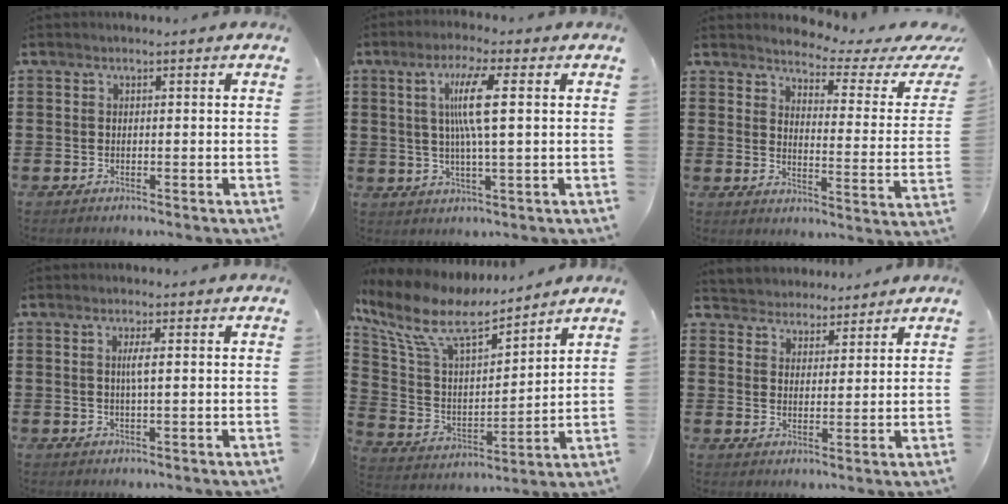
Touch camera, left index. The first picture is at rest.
{"total": 7.3, "force": [1.7, 0.8, 7.1], "torque": [-0.147, -0.001, 0.021]}
{"total": 3.5, "force": [3.2, 0.2, 1.4], "torque": [-0.034, -0.033, 0.043]}
{"total": 2.2, "force": [0.4, 0.2, 2.2], "torque": [-0.045, -0.002, 0.005]}
{"total": 11.2, "force": [8.2, 3.8, 6.6], "torque": [-0.160, -0.040, 0.142]}
{"total": 3.7, "force": [3.3, 1.3, -0.8], "torque": [-0.003, -0.012, 0.059]}